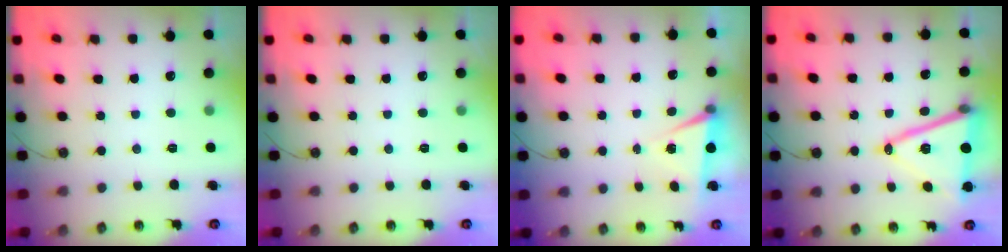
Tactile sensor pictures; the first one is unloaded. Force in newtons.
{"total": 0.0}
{"total": 4.9, "press": 2.2, "slide": 4.4}
{"total": 17.2, "press": 16.8, "slide": 3.6}